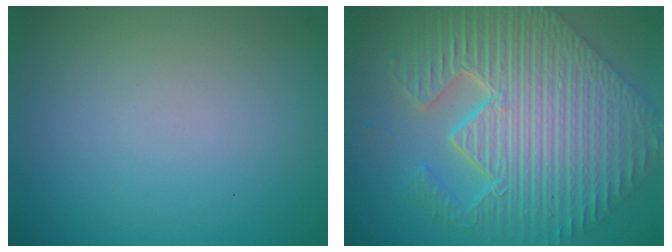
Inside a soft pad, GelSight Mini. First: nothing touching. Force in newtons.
{"total": 11.6, "press": 7.8, "slide": 8.5}